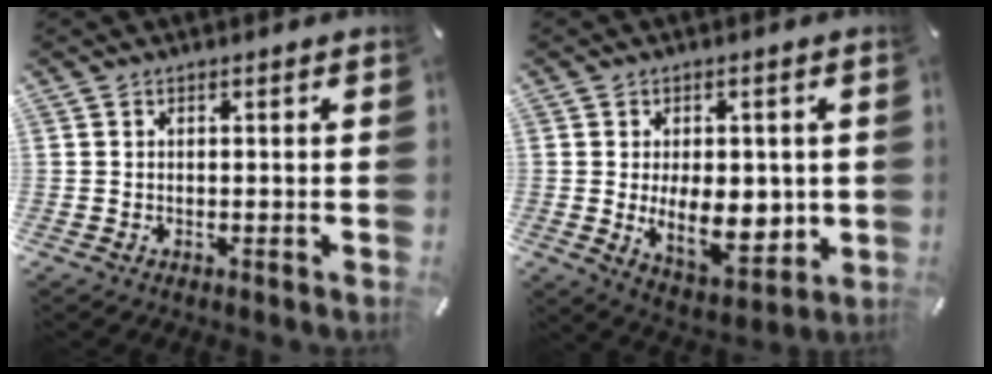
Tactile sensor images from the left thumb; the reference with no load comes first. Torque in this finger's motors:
{"motor_torque": [0.61, 1.64, 0.31, 0.05, 0.16]}